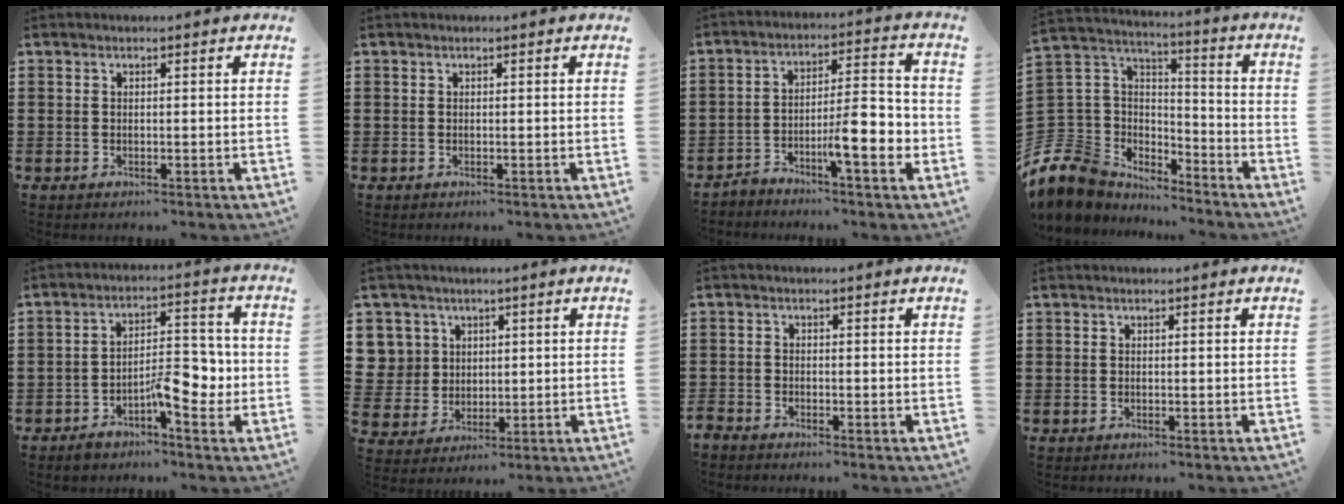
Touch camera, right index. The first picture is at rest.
{"total": 0.0}
{"total": 8.0, "force": [-4.0, 1.4, 6.7], "torque": [-0.095, -0.003, -0.074]}
{"total": 9.4, "force": [-6.5, 6.6, 1.7], "torque": [-0.092, -0.008, -0.127]}
{"total": 7.9, "force": [-2.7, 3.8, 6.4], "torque": [-0.080, 0.005, -0.050]}
{"total": 6.2, "force": [1.9, 5.9, 0.4], "torque": [-0.049, 0.009, 0.036]}
{"total": 1.3, "force": [-1.3, 0.1, -0.1], "torque": [-0.004, 0.000, -0.029]}
{"total": 0.0}